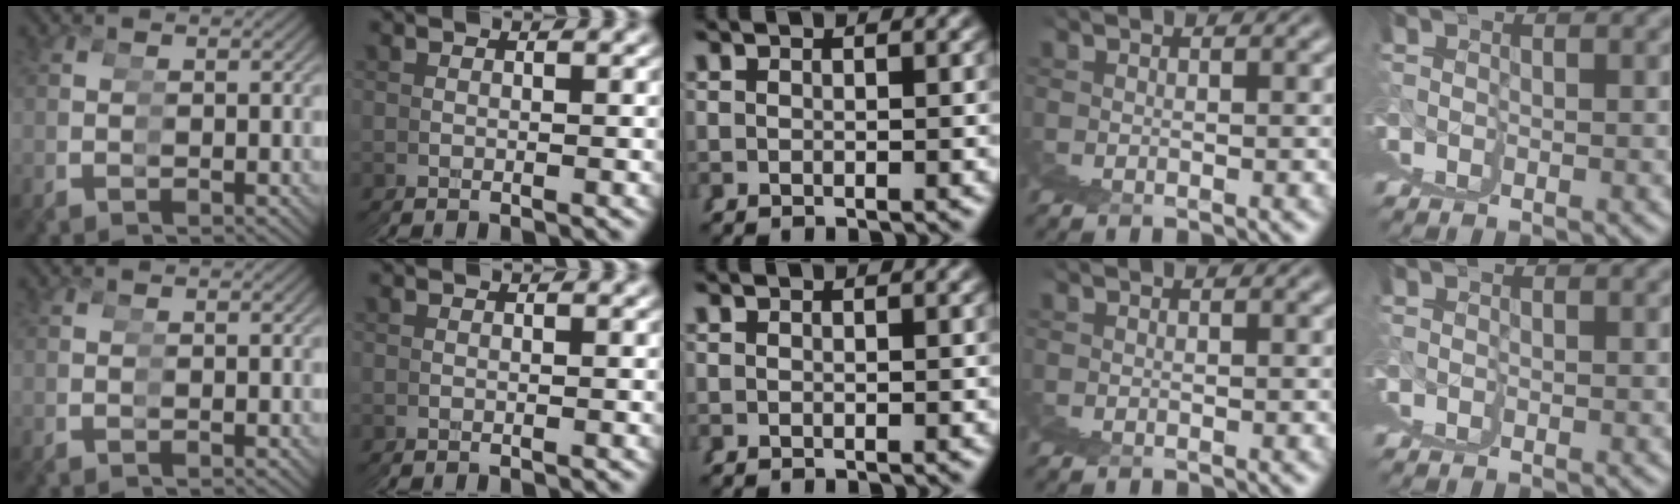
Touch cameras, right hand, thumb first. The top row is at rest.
{}